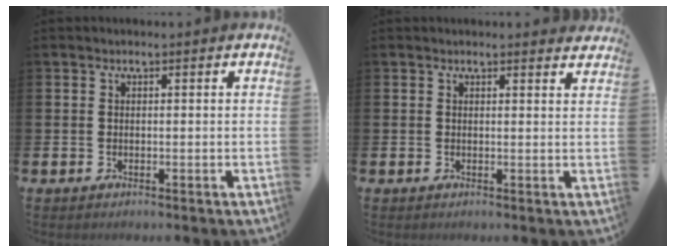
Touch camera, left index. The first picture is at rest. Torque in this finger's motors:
{"motor_torque": [0.60, -1.31, 0.01, 0.02]}